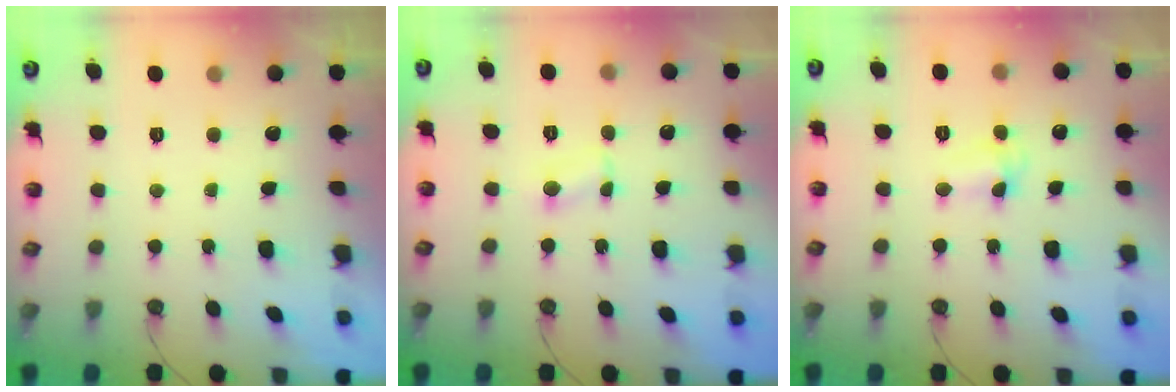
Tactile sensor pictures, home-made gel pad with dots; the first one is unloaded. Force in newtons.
{"total": 2.5, "press": 2.4, "slide": 0.8}
{"total": 2.6, "press": 2.6, "slide": 0.6}